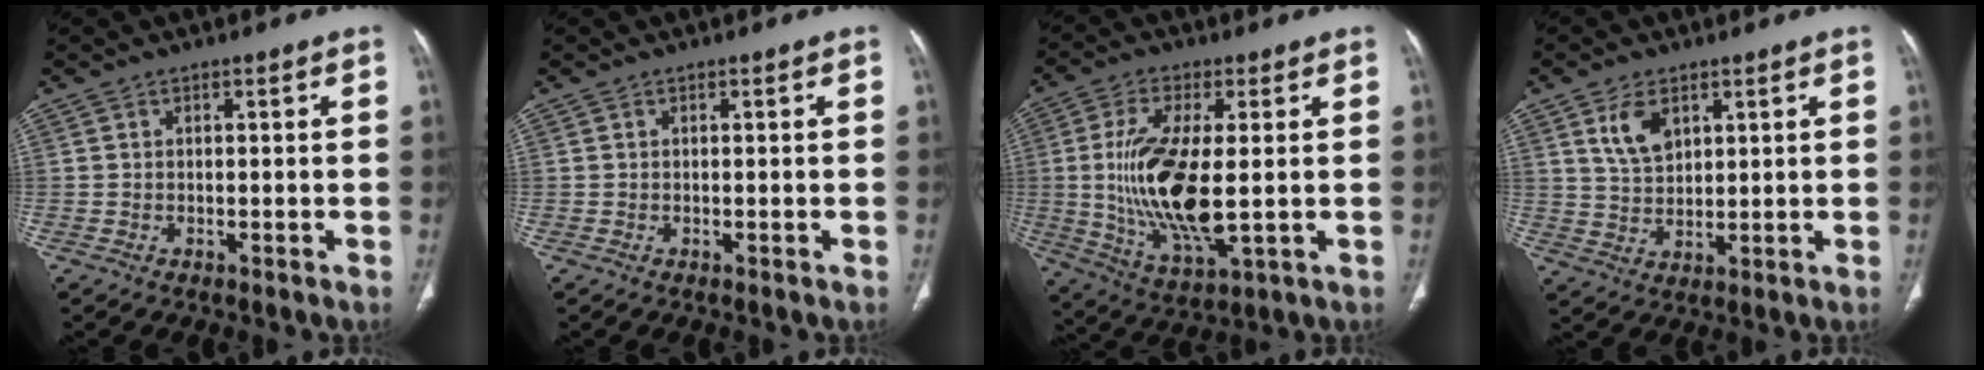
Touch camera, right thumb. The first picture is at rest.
{"total": 0.0}
{"total": 16.7, "force": [0.0, 6.2, 15.5], "torque": [-0.320, -0.019, 0.010]}
{"total": 6.5, "force": [3.2, 3.9, 4.2], "torque": [-0.066, -0.017, 0.068]}